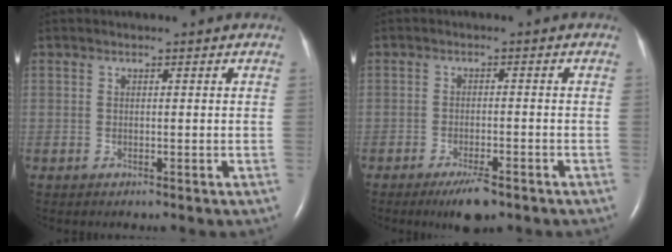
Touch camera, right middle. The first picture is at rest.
{"total": 4.5, "force": [-3.1, 1.0, 3.1], "torque": [-0.059, -0.006, -0.047]}